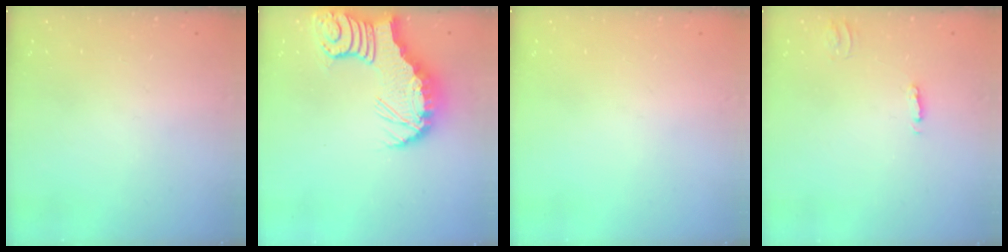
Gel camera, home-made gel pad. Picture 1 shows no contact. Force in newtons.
{"total": 7.1, "press": 7.1, "slide": 0.9}
{"total": 0.0}
{"total": 2.5, "press": 2.5, "slide": 0.2}